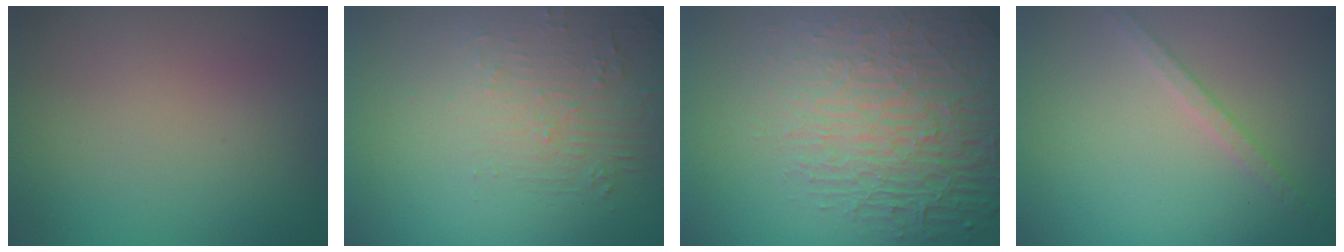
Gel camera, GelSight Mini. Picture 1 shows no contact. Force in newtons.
{"total": 2.1, "press": 0.9, "slide": 1.9}
{"total": 8.3, "press": 5.7, "slide": 6.1}
{"total": 1.9, "press": 1.9, "slide": 0.4}